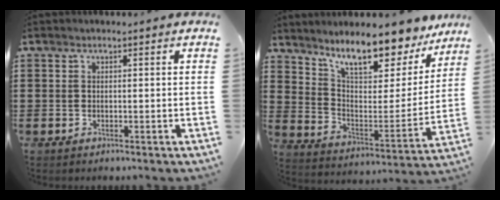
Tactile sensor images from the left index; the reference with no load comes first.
{"total": 11.1, "force": [9.6, 1.9, 5.4], "torque": [-0.112, -0.073, 0.161]}